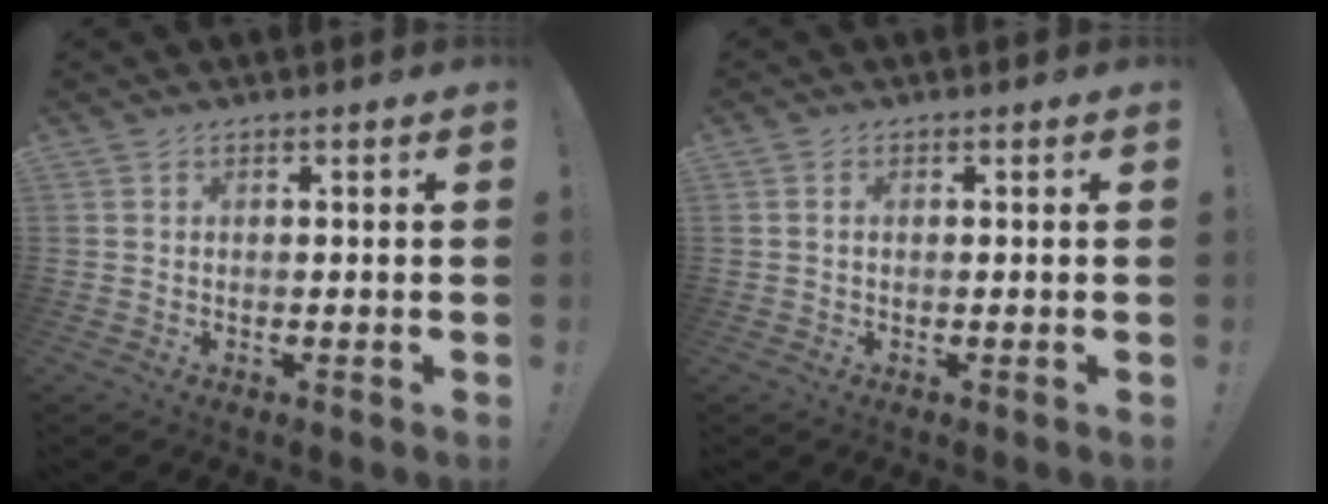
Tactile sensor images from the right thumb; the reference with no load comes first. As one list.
[{"total": 0.7, "force": [0.1, 0.4, 0.5], "torque": [-0.018, 0.005, 0.003]}]